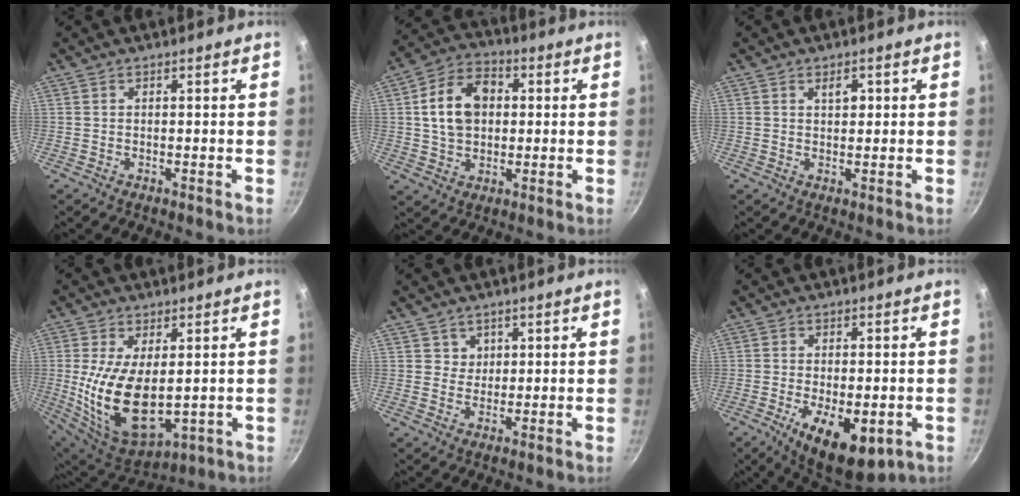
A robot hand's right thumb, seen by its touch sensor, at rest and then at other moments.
{"total": 12.2, "force": [1.7, 8.8, 8.3], "torque": [-0.121, 0.020, 0.021]}
{"total": 2.5, "force": [0.8, 1.5, 1.8], "torque": [-0.016, -0.005, 0.011]}
{"total": 16.6, "force": [0.0, 8.9, 14.1], "torque": [-0.258, -0.019, 0.020]}
{"total": 2.6, "force": [1.1, 2.3, 0.1], "torque": [0.021, -0.001, 0.015]}
{"total": 12.9, "force": [-4.7, 6.0, 10.5], "torque": [-0.148, 0.004, -0.059]}